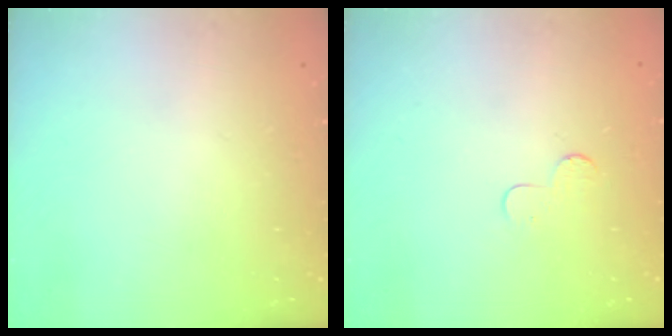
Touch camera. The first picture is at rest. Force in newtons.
{"total": 4.4, "press": 4.4, "slide": 0.4}